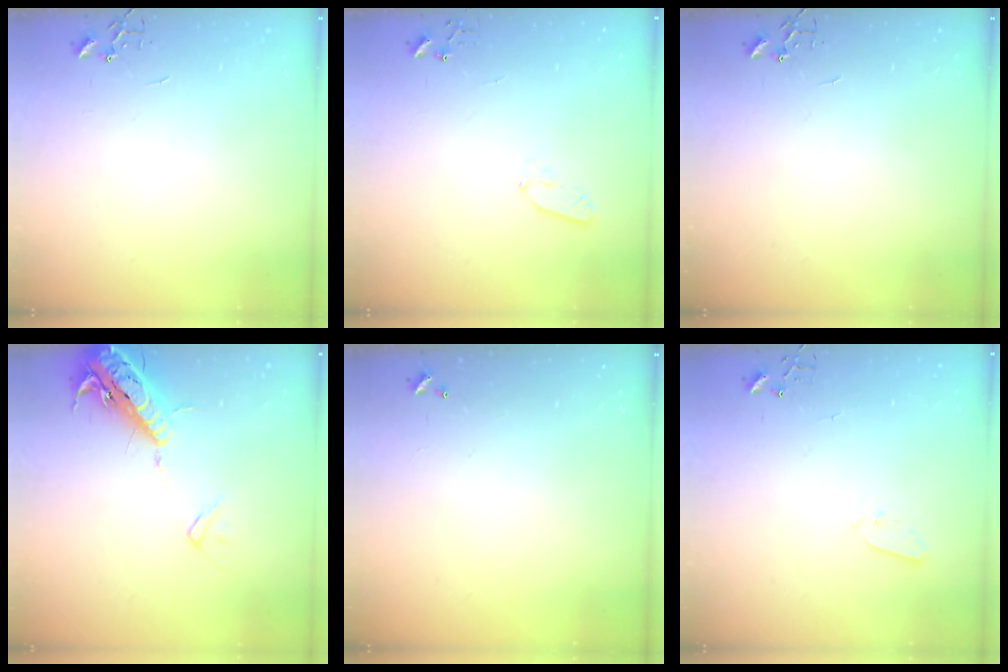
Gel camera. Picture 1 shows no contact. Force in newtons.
{"total": 3.9, "press": 3.8, "slide": 0.8}
{"total": 0.0}
{"total": 18.4, "press": 18.0, "slide": 4.0}
{"total": 0.0}
{"total": 3.0, "press": 3.0, "slide": 0.3}